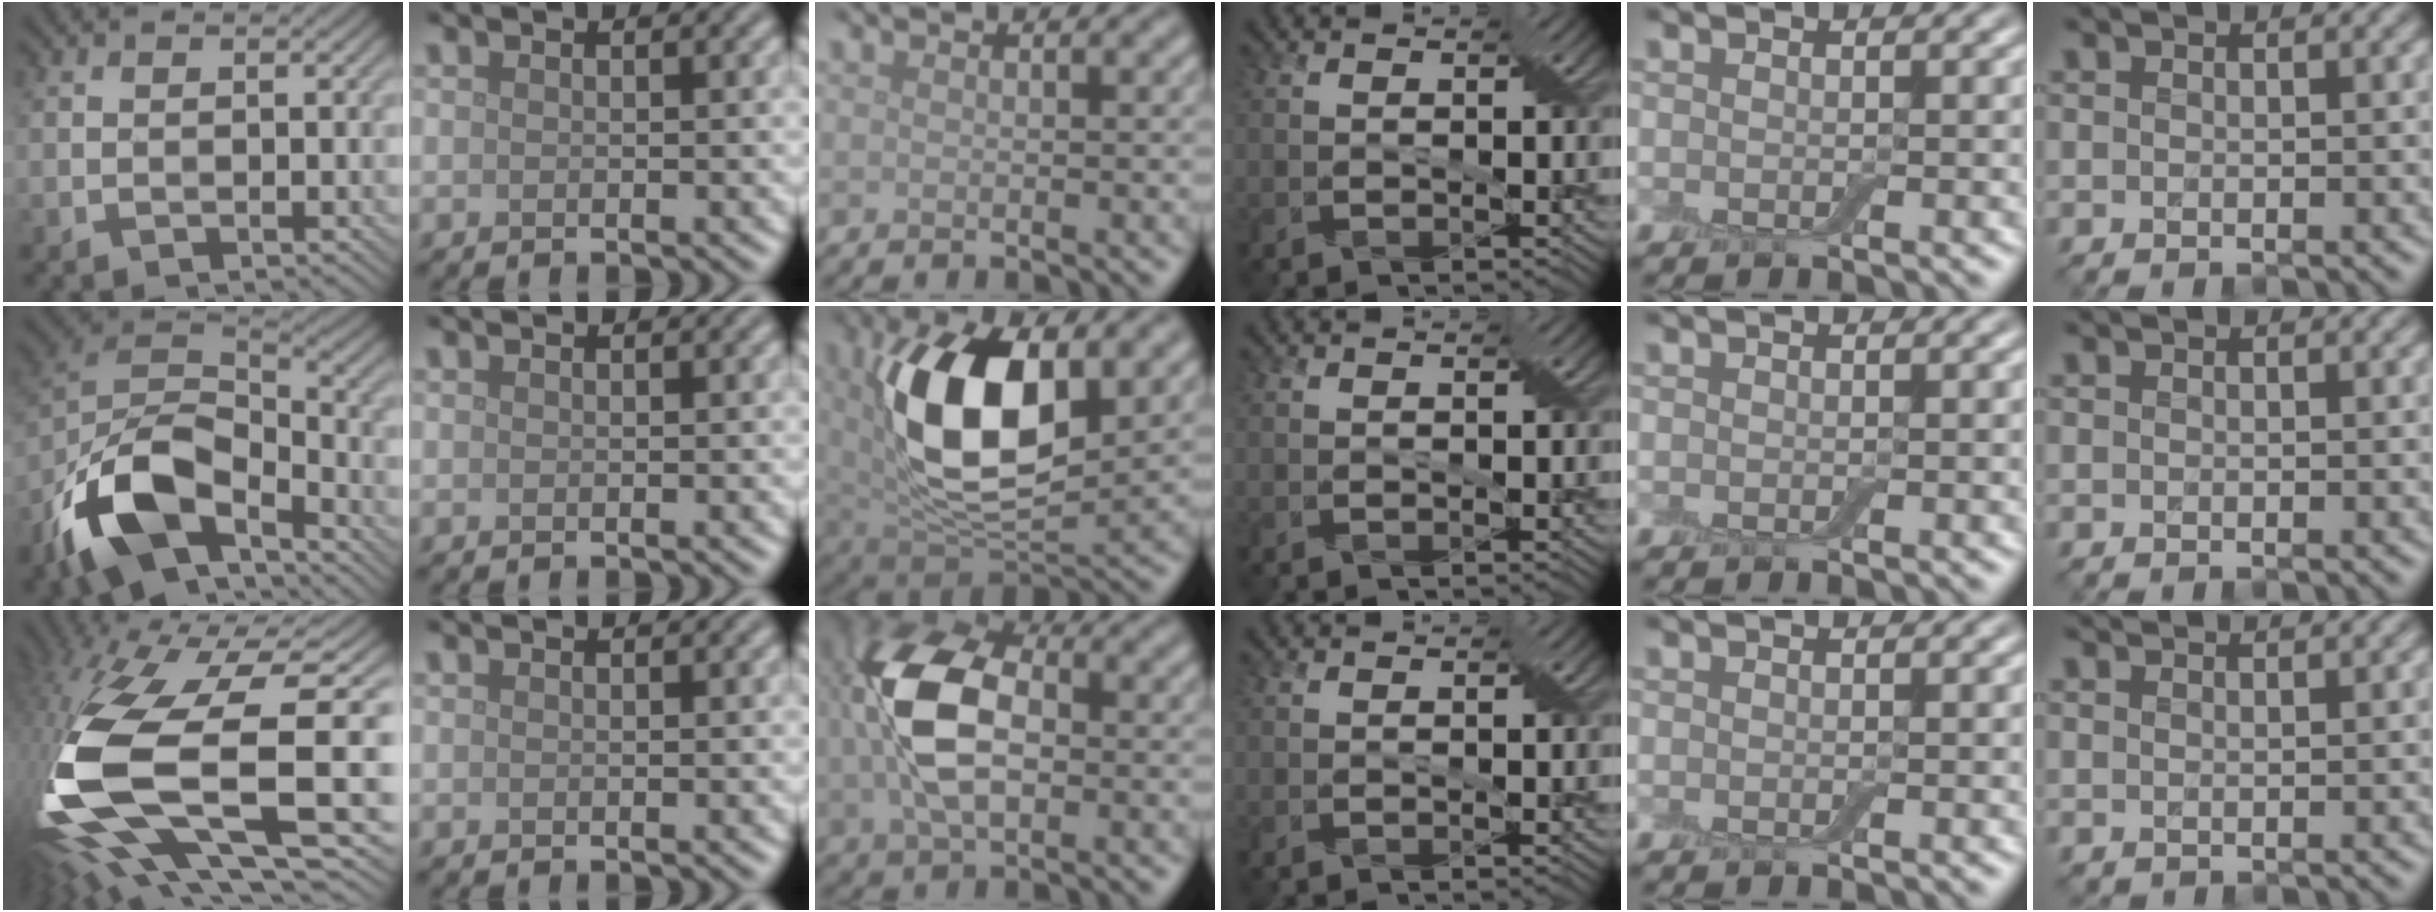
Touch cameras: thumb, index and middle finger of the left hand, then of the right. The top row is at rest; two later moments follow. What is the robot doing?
{"motion": "cut", "object": "aluminum foil"}